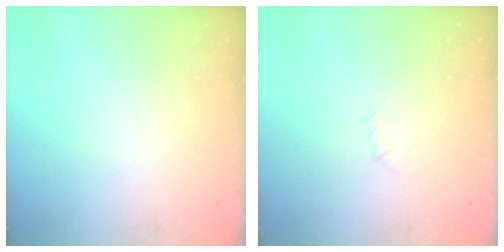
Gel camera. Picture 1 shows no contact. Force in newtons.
{"total": 2.9, "press": 2.8, "slide": 0.8}